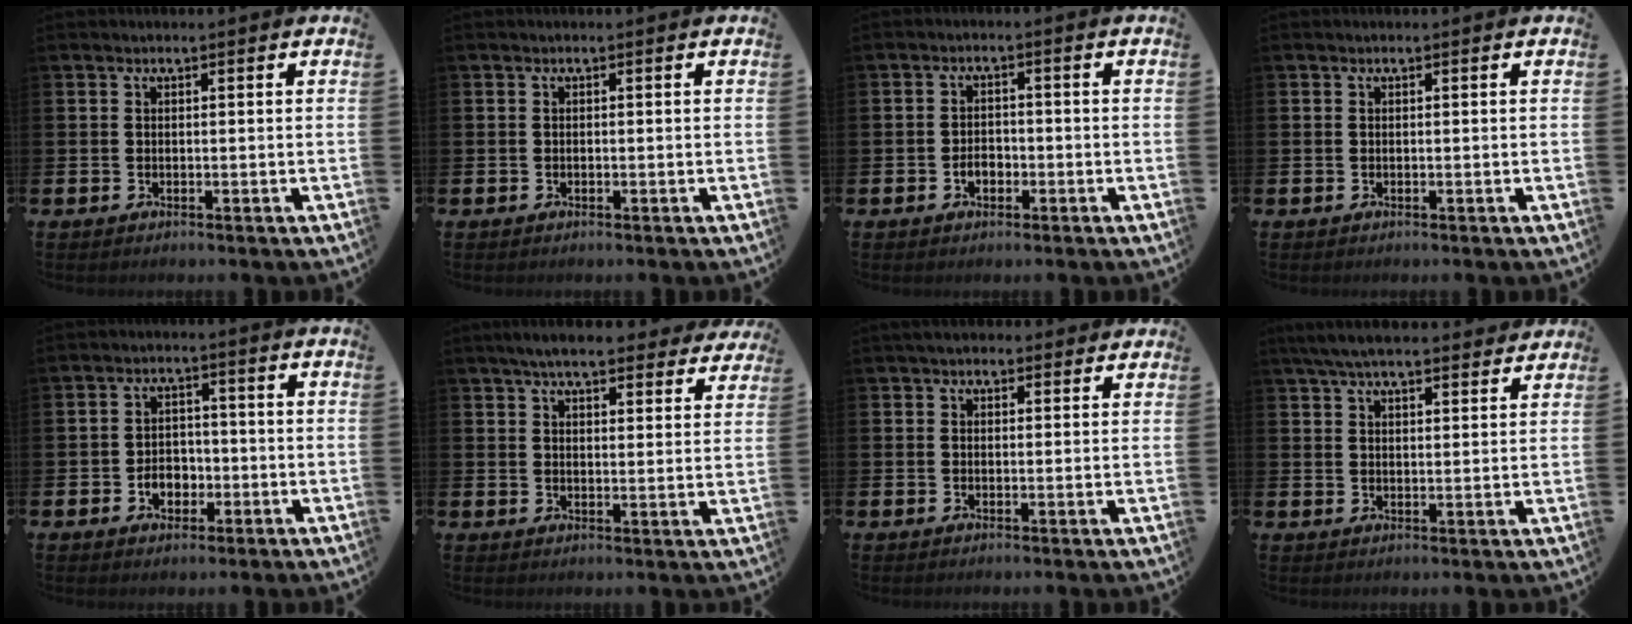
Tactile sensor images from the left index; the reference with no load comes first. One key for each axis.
{"total": 0.0}
{"total": 2.2, "fx": -0.9, "fy": 1.6, "fz": 1.3, "tx": -0.016, "ty": -0.001, "tz": -0.021}
{"total": 0.0}
{"total": 3.5, "fx": -1.3, "fy": 2.8, "fz": 1.8, "tx": -0.029, "ty": 0.001, "tz": -0.030}
{"total": 6.5, "fx": 5.9, "fy": 1.2, "fz": 2.2, "tx": -0.048, "ty": -0.021, "tz": 0.105}
{"total": 2.3, "fx": 2.0, "fy": 1.1, "fz": 0.3, "tx": 0.001, "ty": -0.003, "tz": 0.034}
{"total": 6.0, "fx": 5.6, "fy": 1.0, "fz": 2.0, "tx": -0.050, "ty": -0.016, "tz": 0.102}